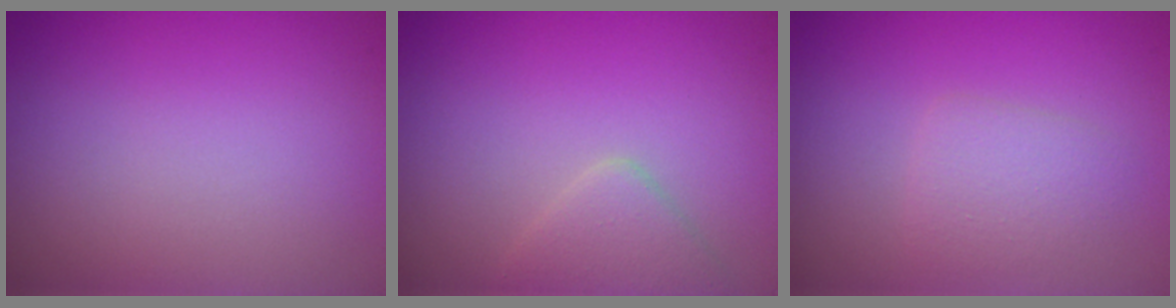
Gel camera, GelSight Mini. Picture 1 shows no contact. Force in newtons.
{"total": 2.2, "press": 2.2, "slide": 0.2}
{"total": 2.0, "press": 2.0, "slide": 0.0}